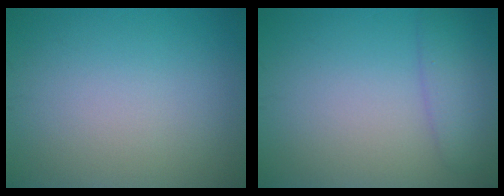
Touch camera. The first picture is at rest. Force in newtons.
{"total": 2.8, "press": 2.8, "slide": 0.1}